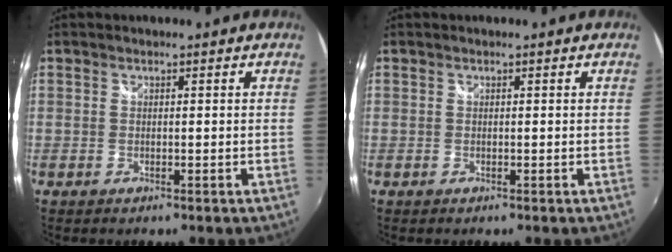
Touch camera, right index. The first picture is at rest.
{"total": 0.0}